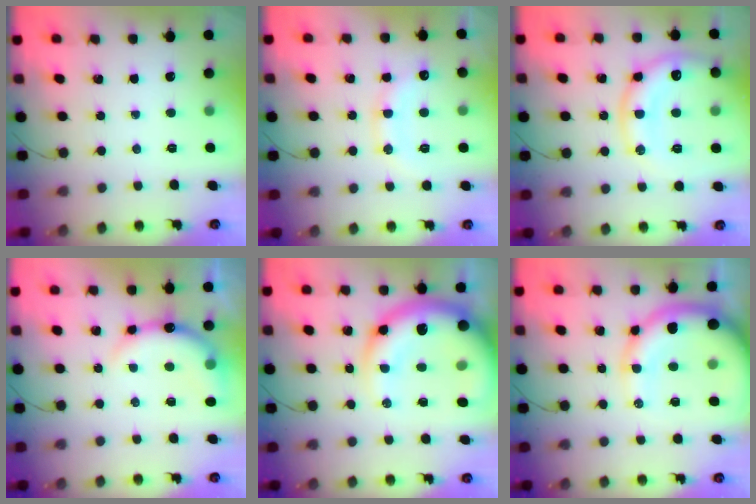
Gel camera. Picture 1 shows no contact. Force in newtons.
{"total": 12.6, "press": 12.6, "slide": 0.9}
{"total": 16.0, "press": 16.0, "slide": 1.2}
{"total": 8.5, "press": 8.5, "slide": 0.8}
{"total": 22.7, "press": 22.2, "slide": 5.0}
{"total": 16.5, "press": 16.2, "slide": 3.6}